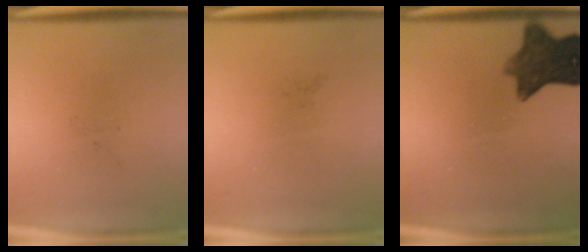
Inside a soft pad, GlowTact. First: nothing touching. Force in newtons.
{"total": 0.0}
{"total": 9.2}